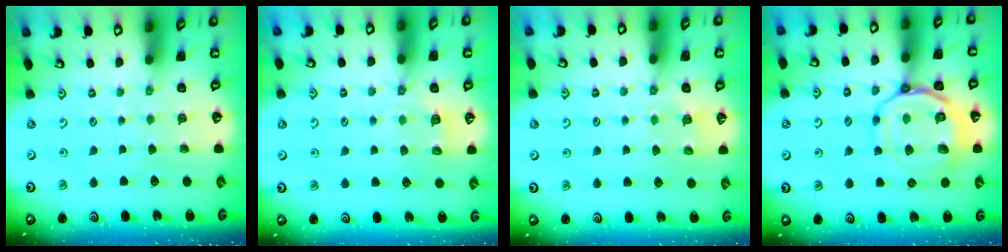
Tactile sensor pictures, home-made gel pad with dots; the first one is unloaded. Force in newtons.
{"total": 5.2, "press": 5.0, "slide": 1.2}
{"total": 5.3, "press": 5.2, "slide": 0.8}
{"total": 14.9, "press": 14.8, "slide": 1.6}